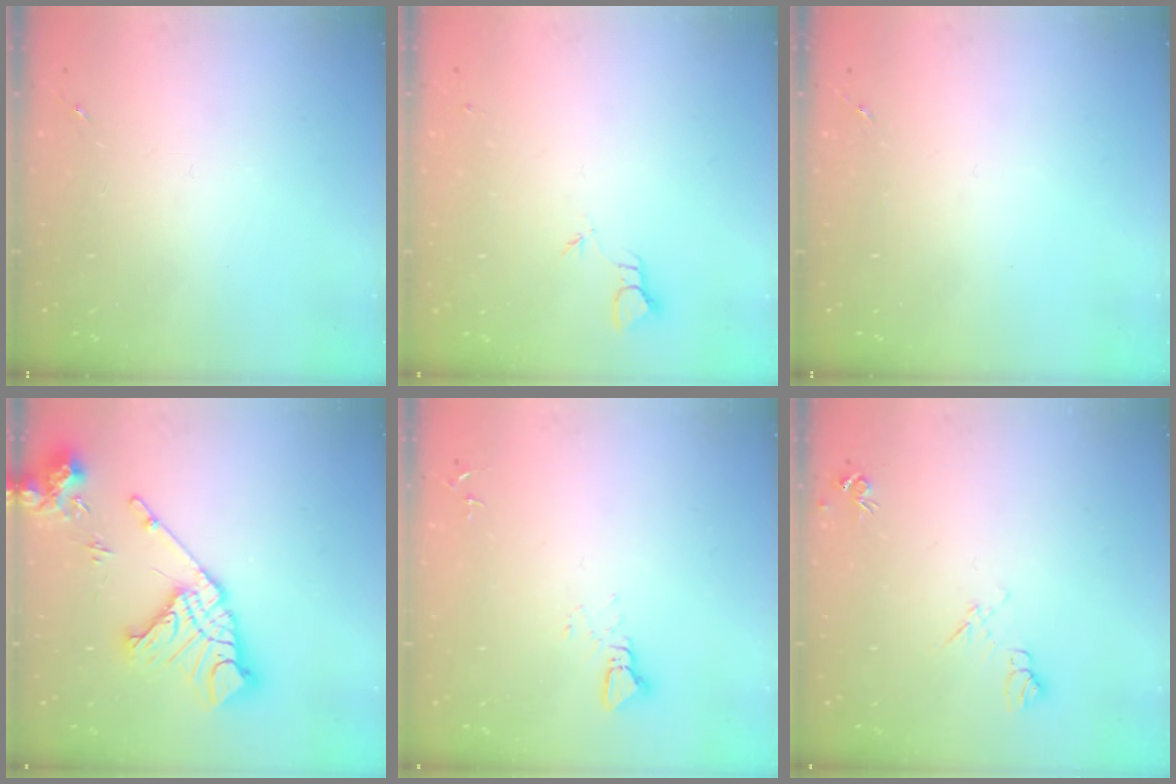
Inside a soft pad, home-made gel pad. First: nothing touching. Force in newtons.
{"total": 2.0, "press": 2.0, "slide": 0.1}
{"total": 0.0}
{"total": 19.0, "press": 18.8, "slide": 2.3}
{"total": 2.4, "press": 2.4, "slide": 0.1}
{"total": 7.8, "press": 7.8, "slide": 0.9}